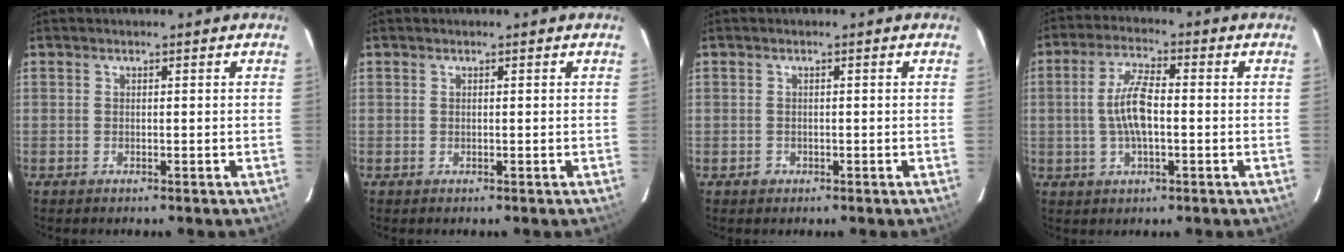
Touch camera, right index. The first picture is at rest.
{"total": 0.0}
{"total": 1.3, "force": [-0.6, 1.2, 0.0], "torque": [0.000, 0.004, -0.006]}
{"total": 7.6, "force": [-0.7, 2.6, 7.1], "torque": [-0.141, 0.007, -0.012]}